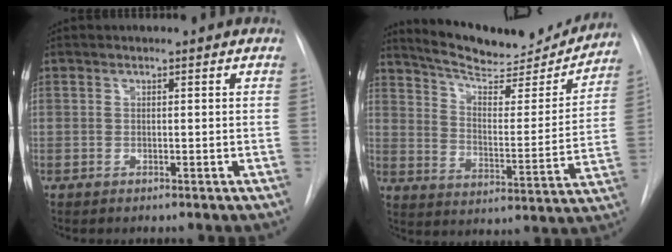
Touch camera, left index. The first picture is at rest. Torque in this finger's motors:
{"motor_torque": [0.25, -0.46, 0.13, 0.03]}